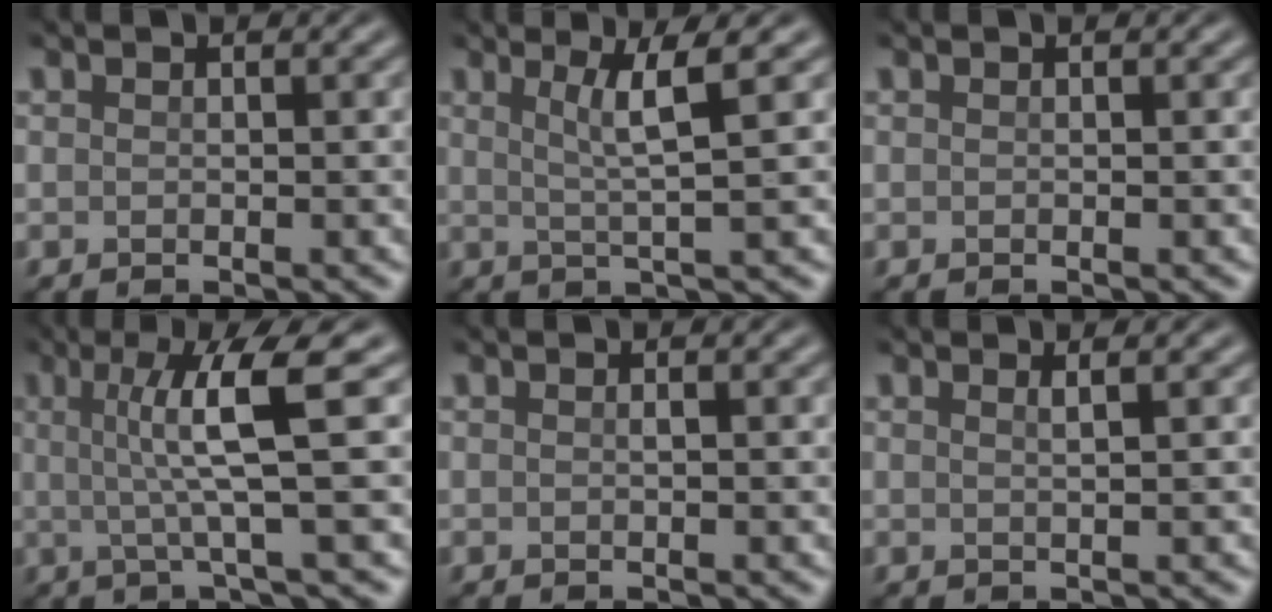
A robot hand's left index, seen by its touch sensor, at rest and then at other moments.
{"total": 3.7, "force": [1.3, 0.4, 3.5], "torque": [-0.057, 0.000, 0.025]}
{"total": 0.0}
{"total": 6.6, "force": [1.0, 0.9, 6.5], "torque": [-0.109, 0.005, 0.017]}
{"total": 0.6, "force": [0.1, 0.1, 0.6], "torque": [-0.006, 0.003, 0.000]}
{"total": 1.4, "force": [0.7, 0.6, 1.1], "torque": [-0.008, 0.004, 0.000]}